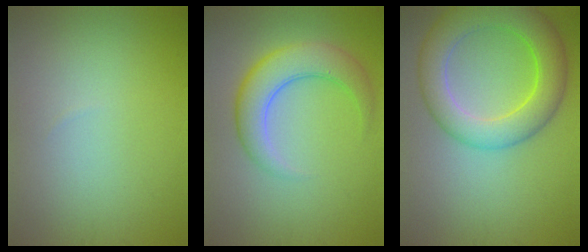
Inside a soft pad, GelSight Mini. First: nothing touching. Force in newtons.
{"total": 5.4, "press": 5.4, "slide": 0.1}
{"total": 7.0, "press": 7.0, "slide": 0.2}